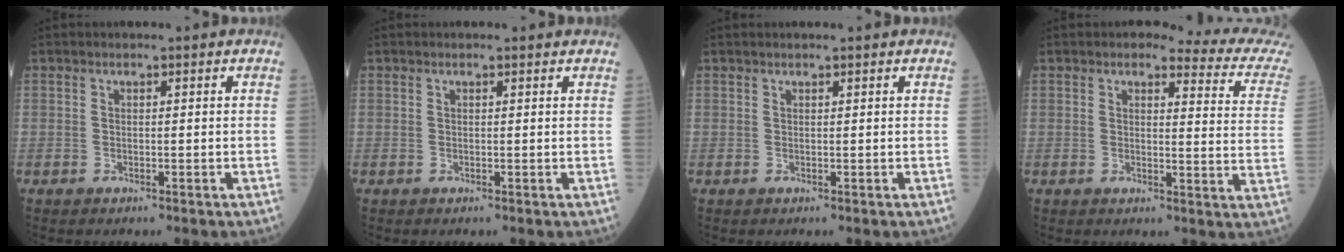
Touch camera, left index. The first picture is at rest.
{"total": 0.9, "force": [0.7, 0.3, 0.3], "torque": [-0.013, 0.007, 0.012]}
{"total": 1.3, "force": [1.1, 0.3, 0.6], "torque": [-0.011, 0.008, 0.017]}
{"total": 10.8, "force": [10.2, 0.8, 3.6], "torque": [-0.031, -0.060, 0.086]}